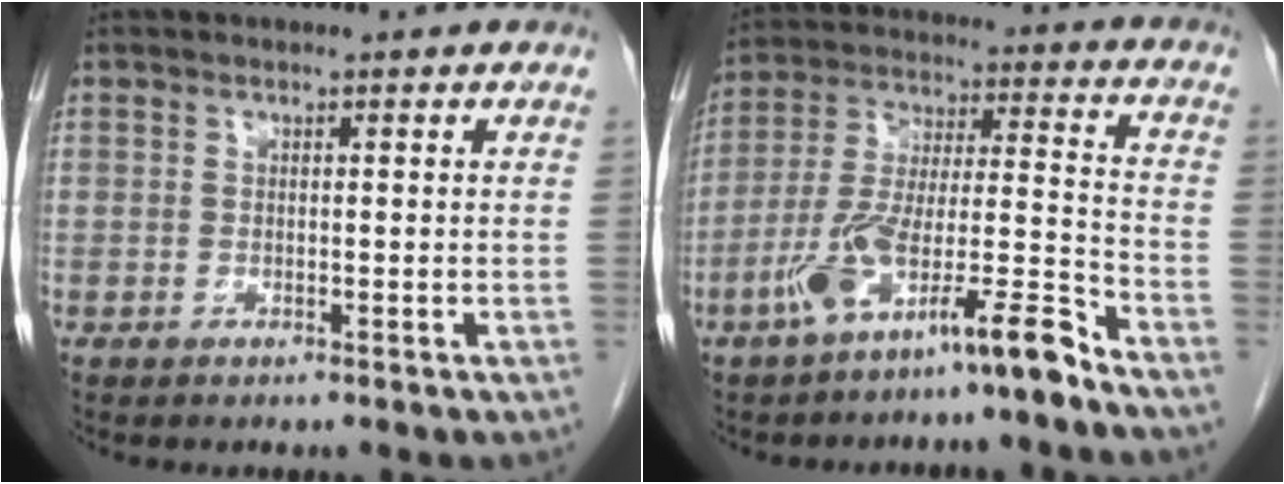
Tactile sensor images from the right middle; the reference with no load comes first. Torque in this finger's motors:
{"motor_torque": [1.10, -1.04, 0.66, 0.10]}